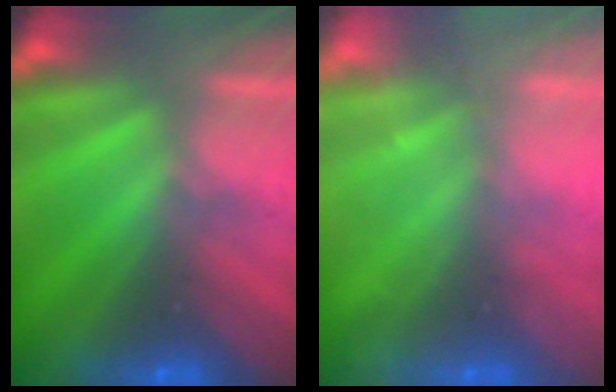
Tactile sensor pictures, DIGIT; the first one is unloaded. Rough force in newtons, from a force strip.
{"total": 2.3}